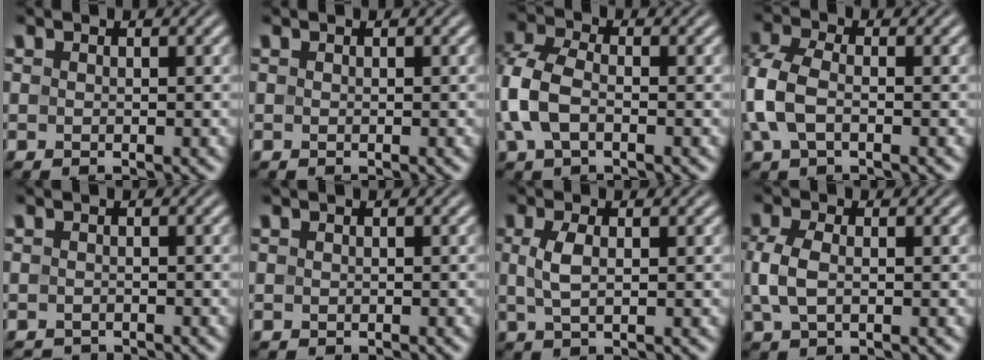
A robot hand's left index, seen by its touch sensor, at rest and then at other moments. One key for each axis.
{"total": 0.0}
{"total": 5.2, "fx": -0.8, "fy": 3.2, "fz": 4.0, "tx": -0.109, "ty": 0.006, "tz": -0.026}
{"total": 4.6, "fx": -0.6, "fy": 2.7, "fz": 3.7, "tx": -0.098, "ty": 0.007, "tz": -0.020}
{"total": 1.5, "fx": -1.5, "fy": 0.2, "fz": 0.0, "tx": 0.007, "ty": -0.003, "tz": -0.024}
{"total": 0.0}
{"total": 2.4, "fx": 0.4, "fy": 0.8, "fz": 2.2, "tx": -0.051, "ty": 0.003, "tz": 0.008}
{"total": 3.1, "fx": 0.0, "fy": 1.6, "fz": 2.7, "tx": -0.068, "ty": 0.001, "tz": -0.001}